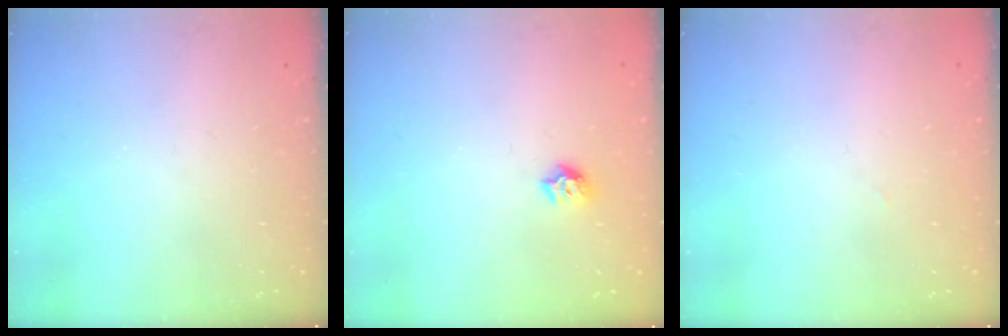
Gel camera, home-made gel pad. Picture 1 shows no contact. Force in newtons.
{"total": 6.7, "press": 6.7, "slide": 0.8}
{"total": 1.1, "press": 1.1, "slide": 0.1}